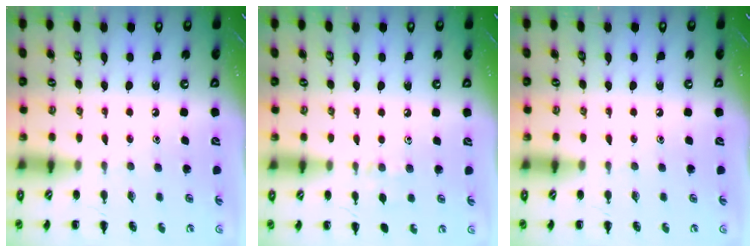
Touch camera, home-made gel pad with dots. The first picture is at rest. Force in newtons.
{"total": 5.7, "press": 5.6, "slide": 1.5}
{"total": 0.0}